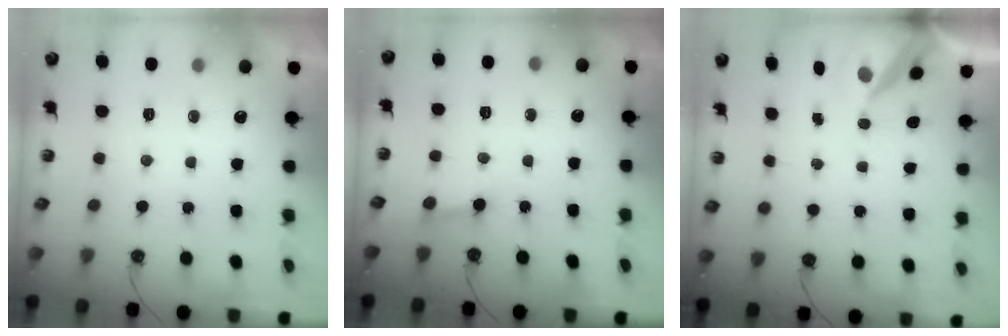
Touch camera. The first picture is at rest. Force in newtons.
{"total": 2.9, "press": 2.9, "slide": 0.2}
{"total": 6.9, "press": 6.9, "slide": 0.9}